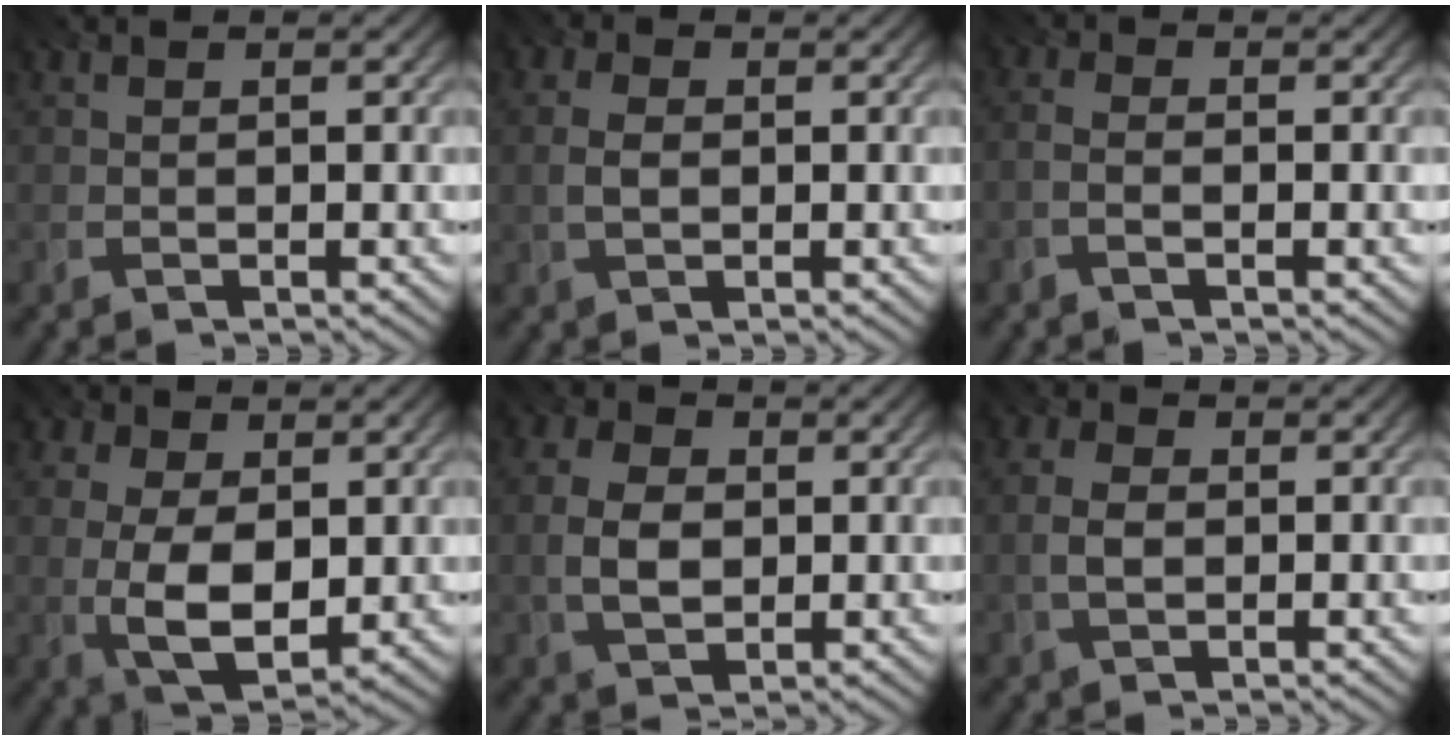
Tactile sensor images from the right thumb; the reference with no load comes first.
{"total": 2.9, "force": [-0.5, 1.9, 2.1], "torque": [-0.053, 0.001, -0.018]}
{"total": 2.0, "force": [-1.6, 0.5, 1.1], "torque": [-0.023, -0.004, -0.040]}
{"total": 8.8, "force": [0.4, 5.4, 6.9], "torque": [-0.157, -0.002, 0.001]}
{"total": 5.4, "force": [-0.5, 3.7, 3.9], "torque": [-0.098, 0.001, -0.015]}
{"total": 3.3, "force": [-0.8, 2.1, 2.4], "torque": [-0.058, -0.001, -0.023]}